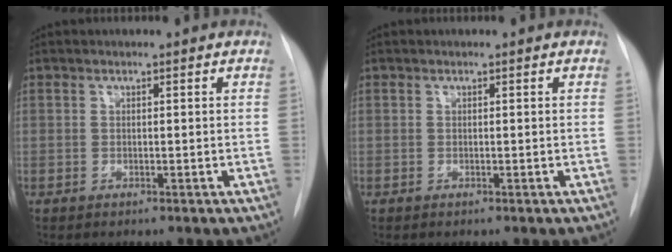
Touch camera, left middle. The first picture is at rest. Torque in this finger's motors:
{"motor_torque": [-0.02, -0.02, 0.06, 0.01]}